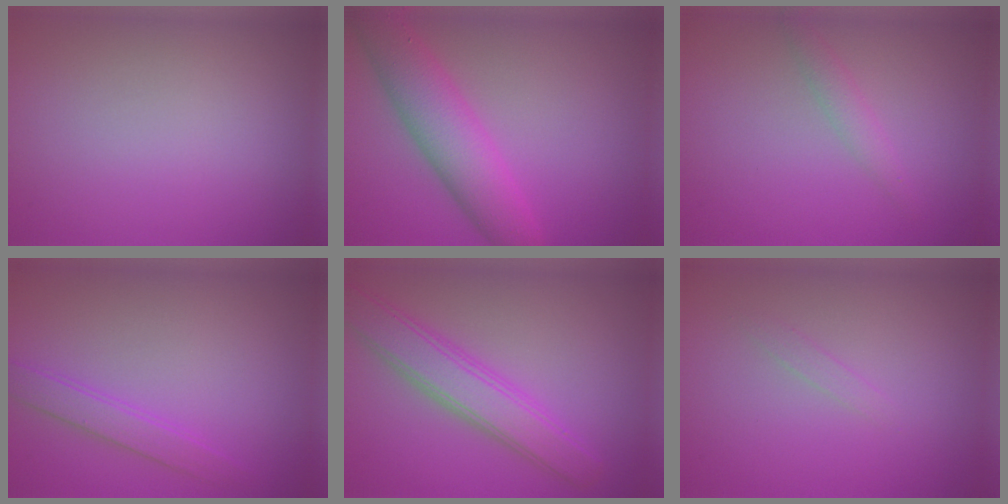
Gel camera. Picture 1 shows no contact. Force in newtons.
{"total": 6.4, "press": 6.4, "slide": 0.3}
{"total": 1.5, "press": 1.5, "slide": 0.1}
{"total": 2.1, "press": 2.1, "slide": 0.1}
{"total": 4.9, "press": 4.9, "slide": 0.3}
{"total": 0.7, "press": 0.7, "slide": 0.0}